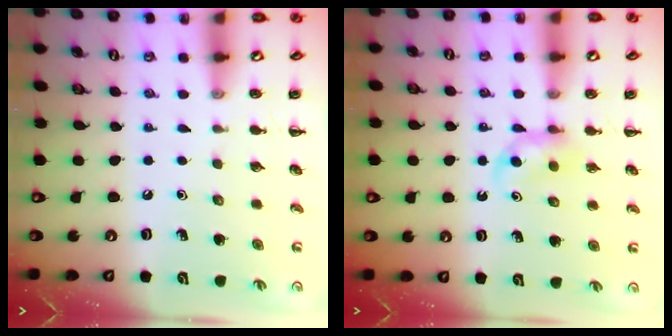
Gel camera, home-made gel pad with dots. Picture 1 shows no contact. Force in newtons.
{"total": 4.0, "press": 3.7, "slide": 1.4}